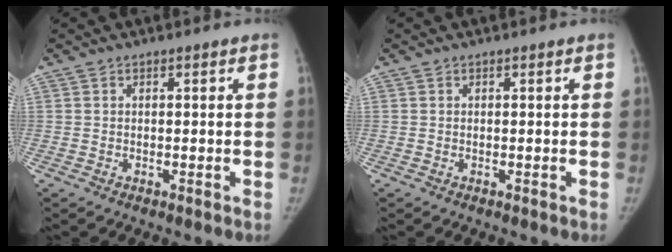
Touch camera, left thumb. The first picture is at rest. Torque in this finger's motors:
{"motor_torque": [0.00, 0.00, 0.20, -0.20, 0.00]}